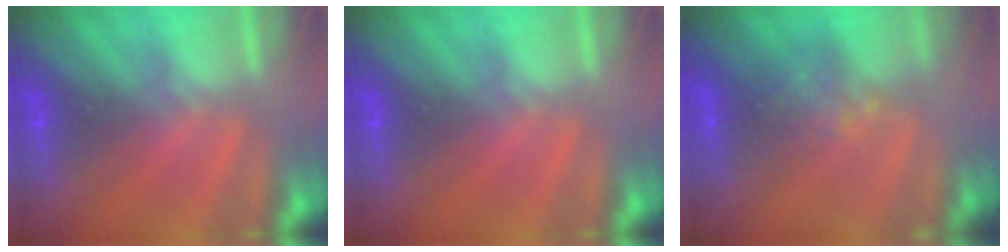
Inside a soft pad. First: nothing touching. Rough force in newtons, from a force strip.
{"total": 0.0}
{"total": 7.8}